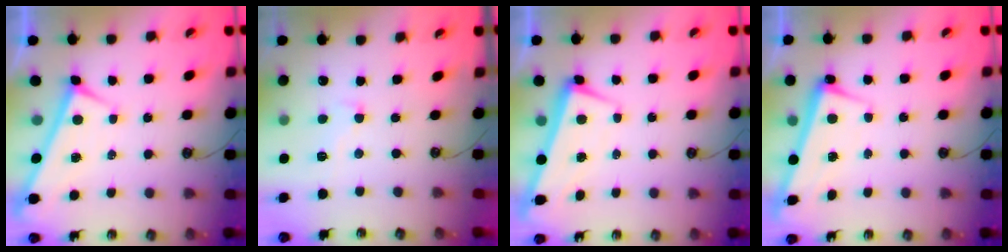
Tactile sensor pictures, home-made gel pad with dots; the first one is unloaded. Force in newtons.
{"total": 0.8, "press": 0.5, "slide": 0.6}
{"total": 1.9, "press": 1.0, "slide": 1.6}
{"total": 2.6, "press": 2.4, "slide": 0.9}